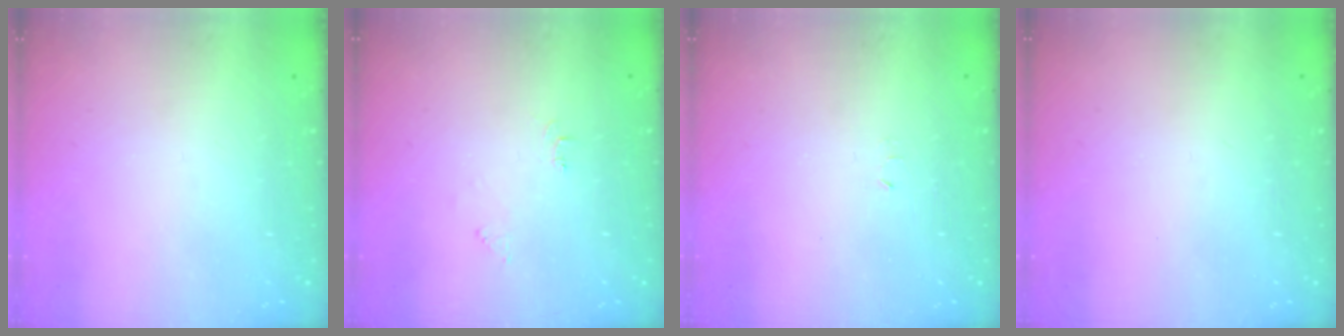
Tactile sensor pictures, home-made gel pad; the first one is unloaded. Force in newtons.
{"total": 3.9, "press": 3.8, "slide": 0.5}
{"total": 2.4, "press": 2.4, "slide": 0.4}
{"total": 2.1, "press": 2.0, "slide": 0.4}